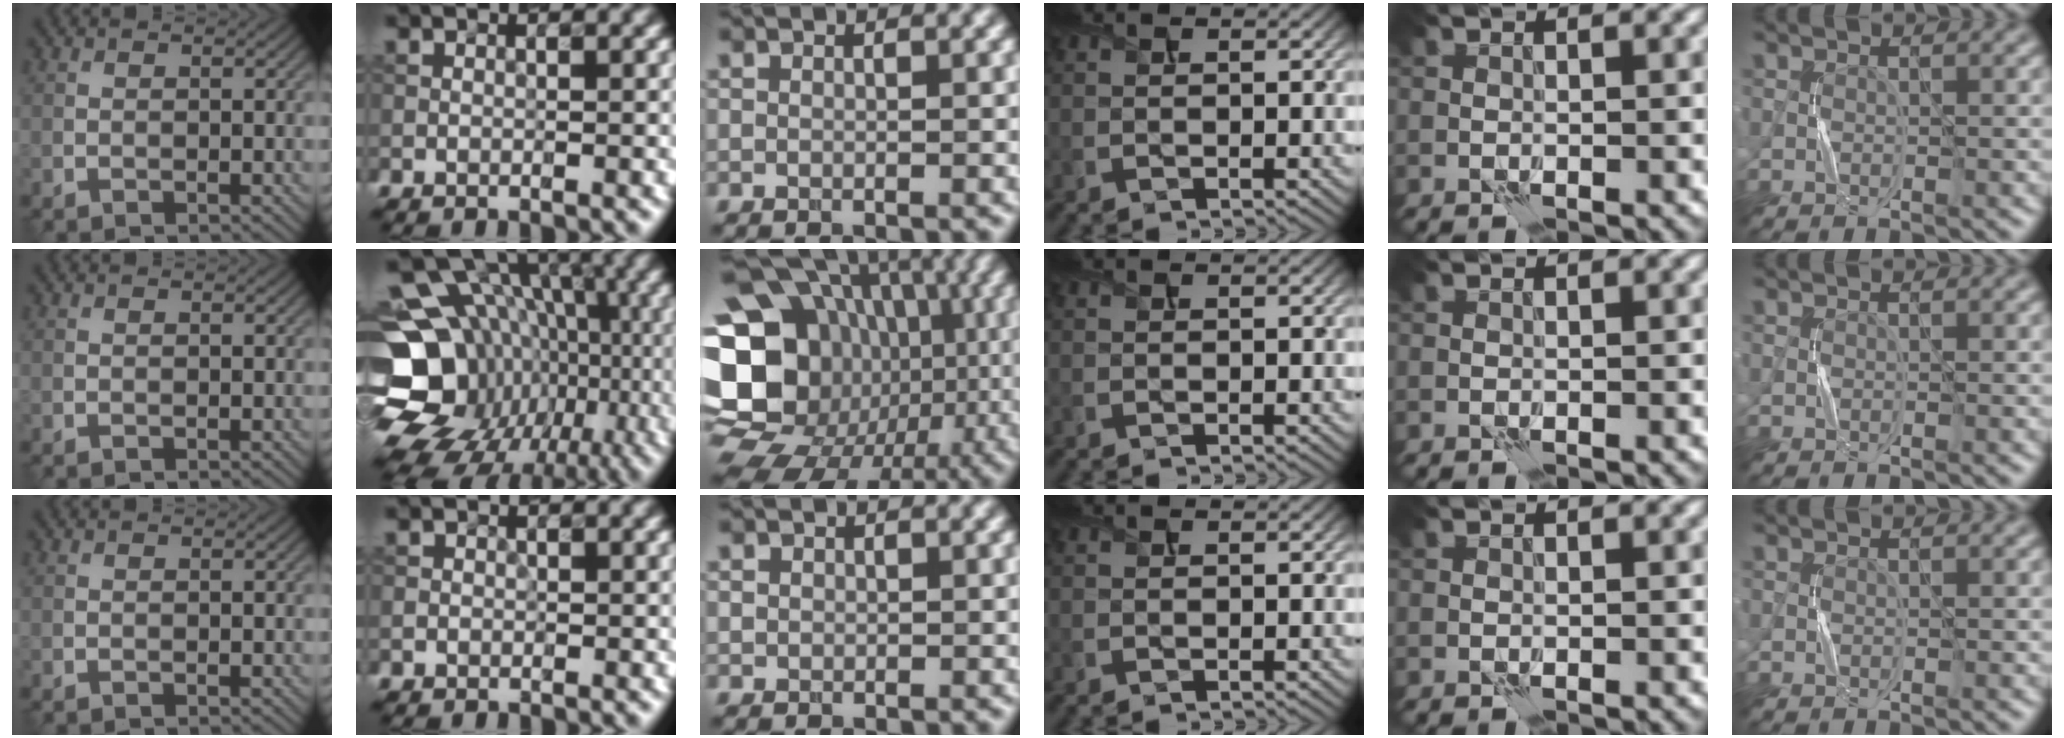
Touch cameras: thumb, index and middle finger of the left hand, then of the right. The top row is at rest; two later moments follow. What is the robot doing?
{"motion": "press", "object": "button"}